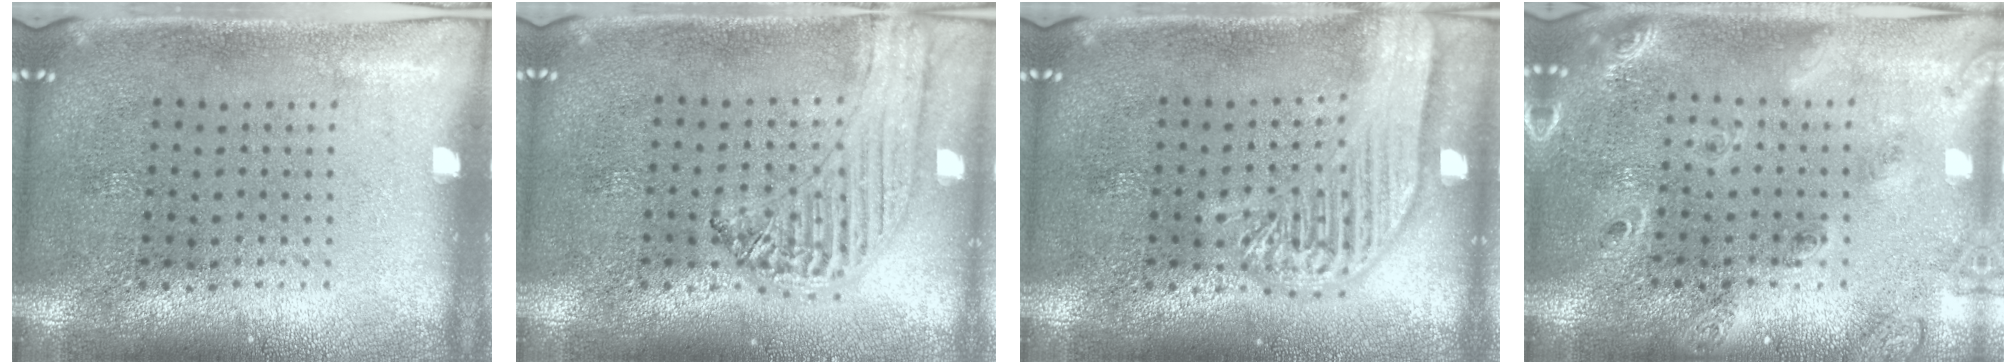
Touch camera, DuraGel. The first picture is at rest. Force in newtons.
{"total": 1.2, "press": 1.2, "slide": 0.1}
{"total": 3.6, "press": 3.6, "slide": 0.4}
{"total": 1.9, "press": 1.7, "slide": 0.8}